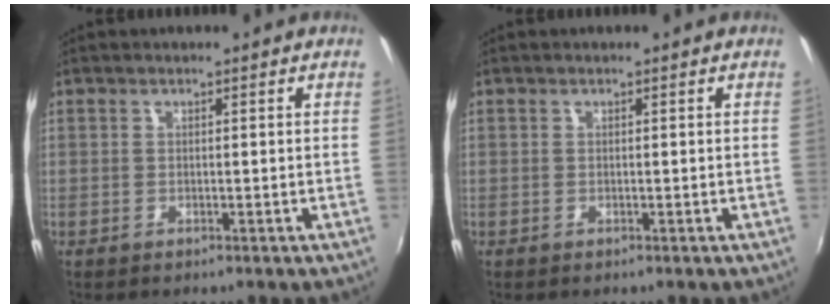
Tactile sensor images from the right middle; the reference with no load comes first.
{"total": 0.0}